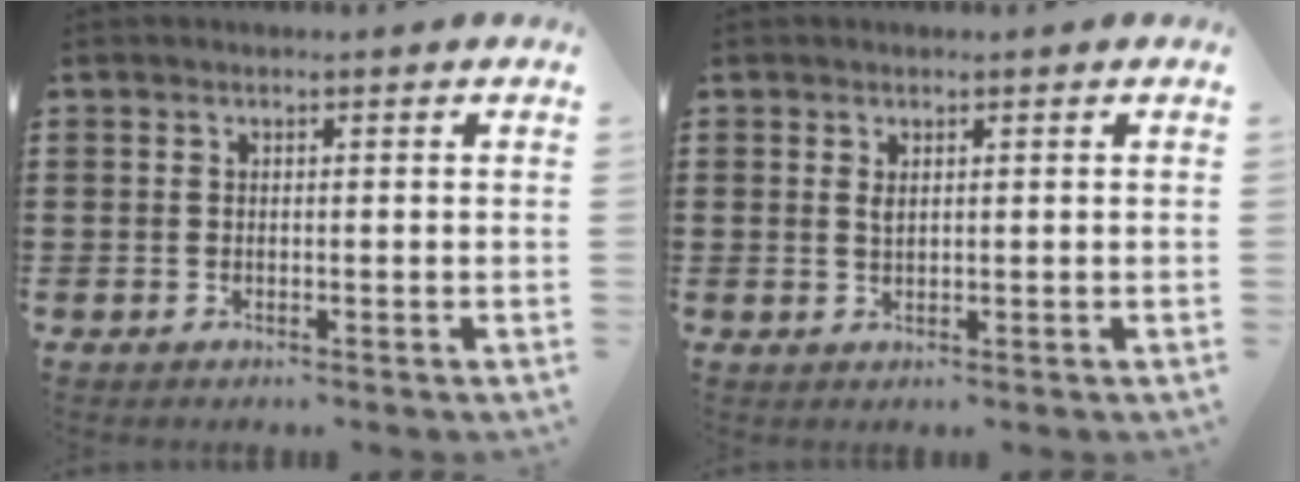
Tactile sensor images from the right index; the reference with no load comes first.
{"total": 1.2, "force": [0.5, 0.5, 0.9], "torque": [-0.021, 0.004, 0.008]}